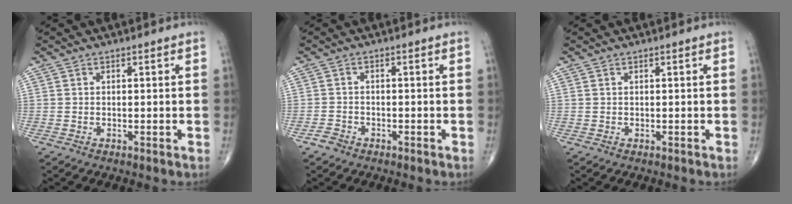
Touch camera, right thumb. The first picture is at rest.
{"total": 1.8, "force": [-1.3, 1.2, 0.3], "torque": [-0.007, 0.008, -0.026]}
{"total": 0.0}